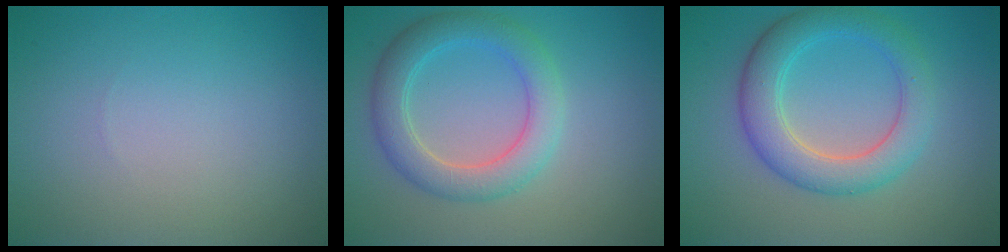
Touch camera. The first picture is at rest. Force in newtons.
{"total": 4.5, "press": 4.4, "slide": 0.4}
{"total": 5.2, "press": 5.2, "slide": 0.1}